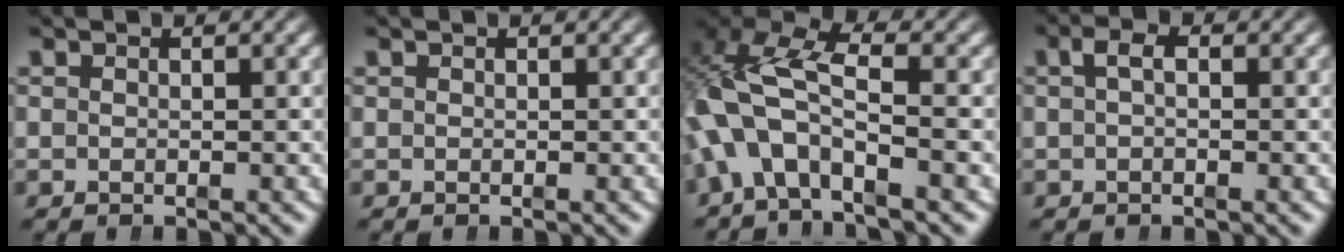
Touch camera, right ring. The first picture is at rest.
{"total": 0.0}
{"total": 6.9, "force": [0.1, 4.5, 5.3], "torque": [-0.131, -0.019, 0.003]}
{"total": 1.6, "force": [0.3, 0.6, 1.5], "torque": [-0.025, 0.007, 0.004]}